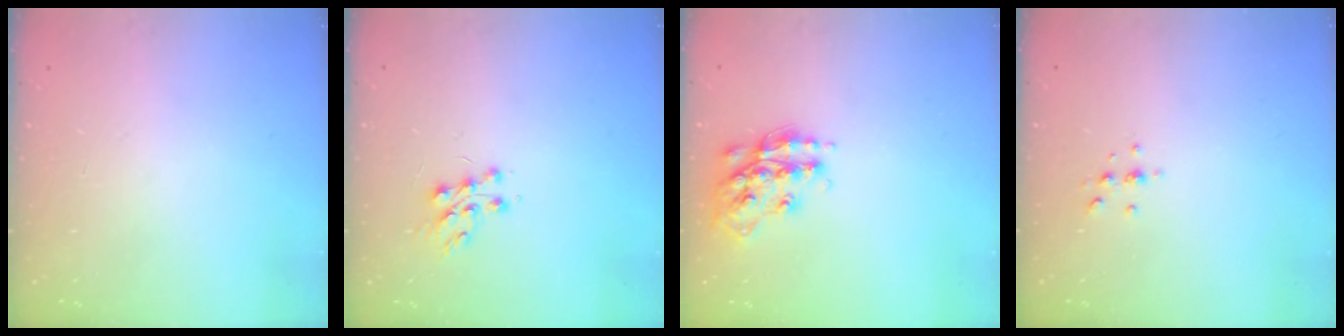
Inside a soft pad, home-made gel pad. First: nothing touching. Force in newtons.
{"total": 7.9, "press": 7.8, "slide": 0.6}
{"total": 15.9, "press": 15.9, "slide": 0.9}
{"total": 3.7, "press": 3.3, "slide": 1.6}